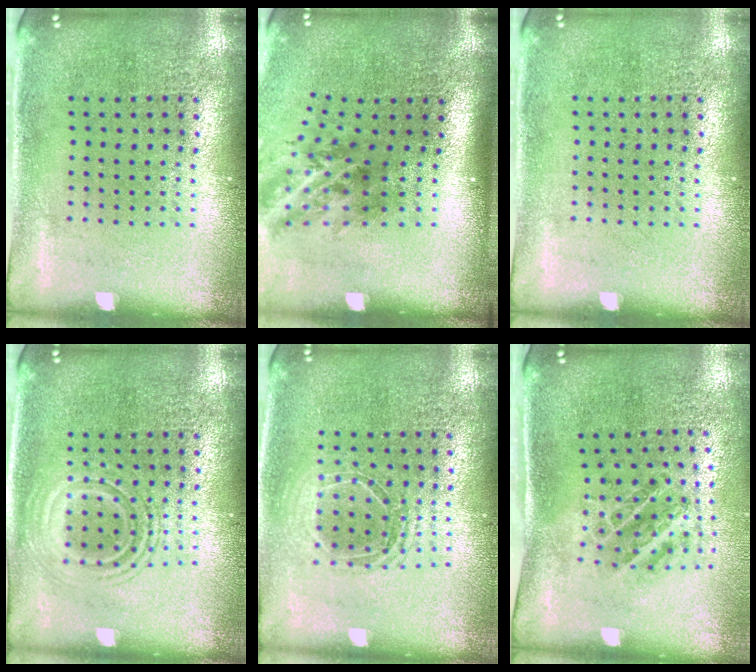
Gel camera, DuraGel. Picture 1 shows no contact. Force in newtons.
{"total": 2.0, "press": 1.3, "slide": 1.5}
{"total": 0.0}
{"total": 2.8, "press": 2.7, "slide": 0.4}
{"total": 1.5, "press": 1.4, "slide": 0.7}
{"total": 1.1, "press": 1.0, "slide": 0.3}